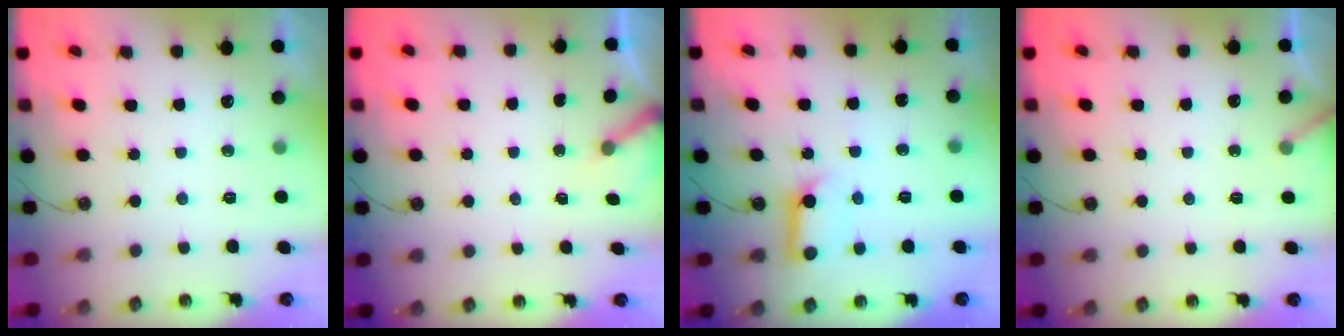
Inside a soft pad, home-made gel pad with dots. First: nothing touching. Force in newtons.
{"total": 2.5, "press": 2.5, "slide": 0.3}
{"total": 10.4, "press": 10.3, "slide": 1.2}
{"total": 2.3, "press": 2.3, "slide": 0.1}